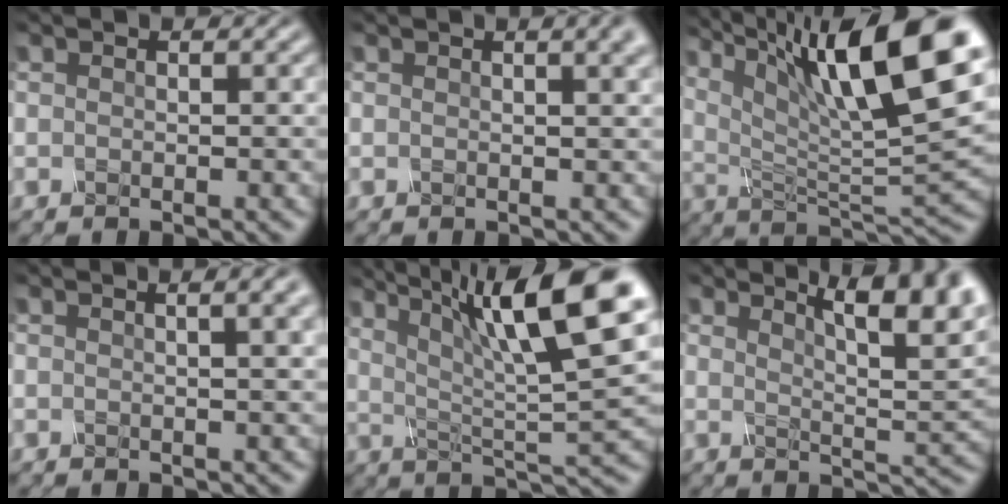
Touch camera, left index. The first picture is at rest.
{"total": 4.5, "force": [2.3, 2.0, 3.3], "torque": [-0.016, 0.026, 0.004]}
{"total": 15.8, "force": [7.8, 4.2, 13.0], "torque": [-0.221, 0.006, 0.136]}
{"total": 5.9, "force": [2.7, 2.5, 4.5], "torque": [-0.029, 0.034, 0.000]}
{"total": 12.9, "force": [5.7, 3.0, 11.1], "torque": [-0.181, 0.015, 0.094]}
{"total": 7.8, "force": [4.4, 2.4, 6.0], "torque": [-0.061, 0.013, 0.056]}